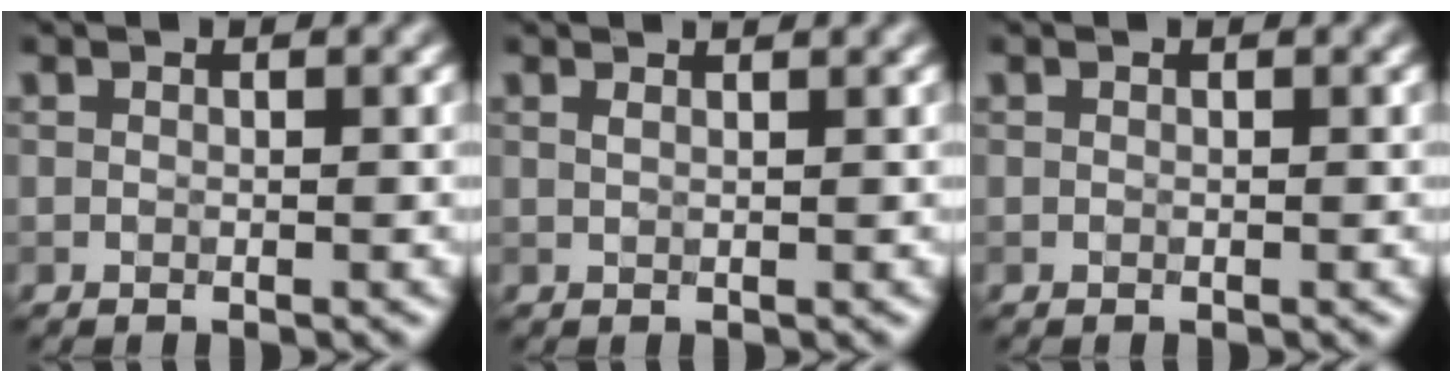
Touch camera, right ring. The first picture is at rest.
{"total": 2.1, "force": [1.5, 0.8, 1.2], "torque": [-0.012, 0.002, -0.002]}
{"total": 0.0}